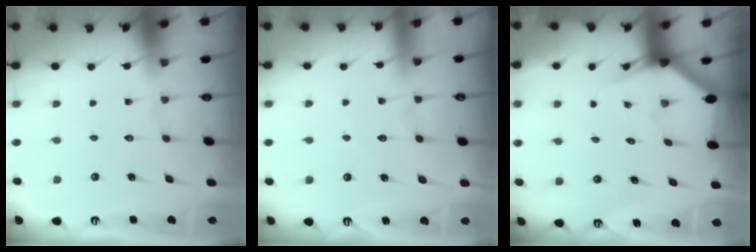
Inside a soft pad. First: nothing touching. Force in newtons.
{"total": 2.6, "press": 2.6, "slide": 0.3}
{"total": 2.9, "press": 2.9, "slide": 0.0}